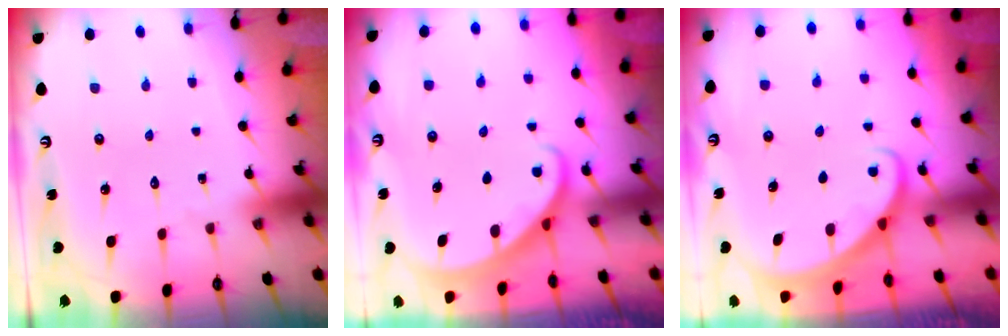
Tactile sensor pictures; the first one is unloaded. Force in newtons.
{"total": 2.2, "press": 2.2, "slide": 0.1}
{"total": 1.9, "press": 1.9, "slide": 0.1}